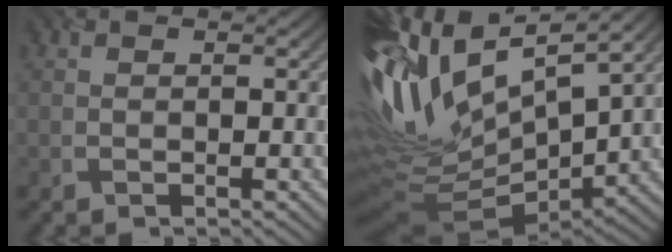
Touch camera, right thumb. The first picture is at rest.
{"total": 17.1, "force": [5.6, 6.6, 14.8], "torque": [-0.305, 0.010, 0.110]}